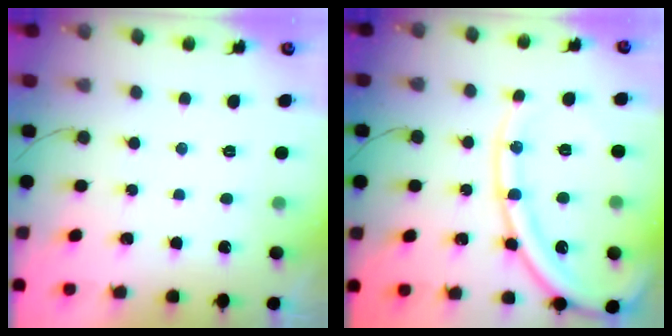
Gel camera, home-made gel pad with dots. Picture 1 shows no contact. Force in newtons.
{"total": 16.0, "press": 15.8, "slide": 2.1}